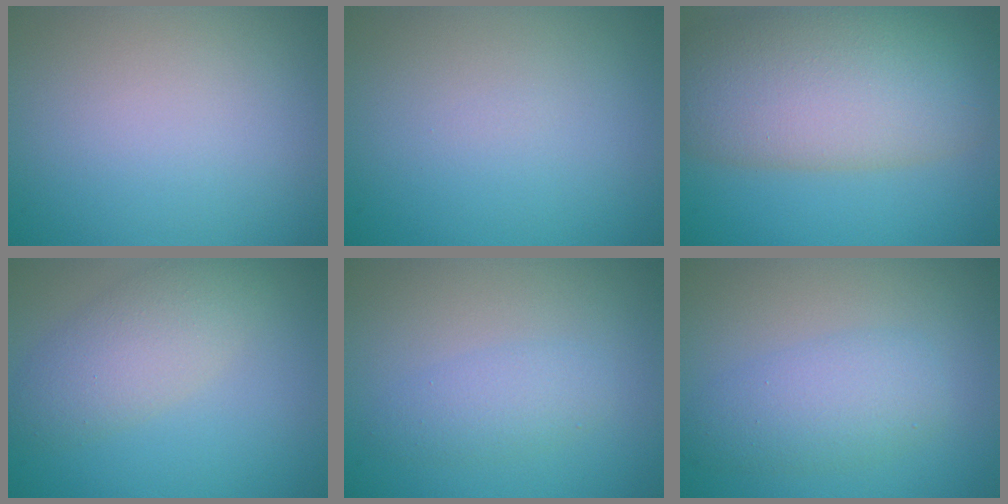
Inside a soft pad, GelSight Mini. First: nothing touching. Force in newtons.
{"total": 0.0}
{"total": 10.8, "press": 10.8, "slide": 0.5}
{"total": 4.1, "press": 4.1, "slide": 0.1}
{"total": 2.2, "press": 2.2, "slide": 0.1}
{"total": 3.8, "press": 3.8, "slide": 0.1}